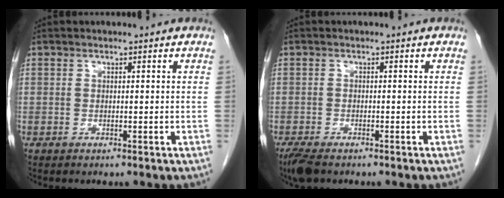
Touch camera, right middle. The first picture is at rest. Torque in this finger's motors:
{"motor_torque": [0.05, 0.00, 0.02, 0.01]}